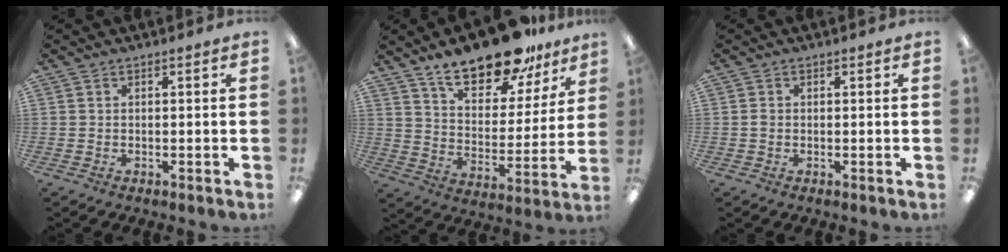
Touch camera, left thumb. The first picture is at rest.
{"total": 18.6, "force": [14.9, 7.1, 8.6], "torque": [-0.137, -0.098, 0.259]}
{"total": 0.8, "force": [-0.1, 0.6, 0.4], "torque": [-0.008, 0.004, -0.003]}